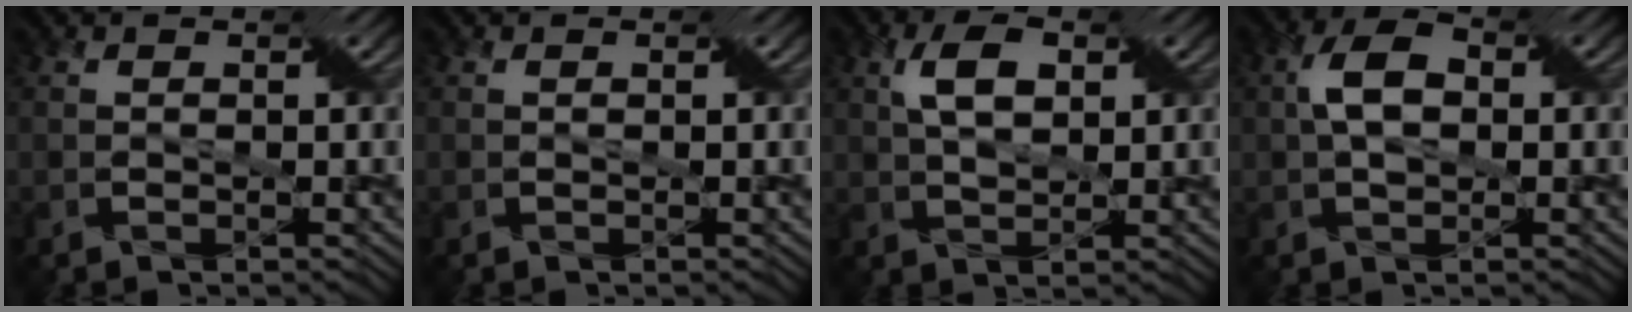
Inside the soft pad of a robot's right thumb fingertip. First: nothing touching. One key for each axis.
{"total": 0.0}
{"total": 4.8, "fx": 1.8, "fy": 2.2, "fz": 3.9, "tx": -0.075, "ty": 0.009, "tz": 0.032}
{"total": 5.4, "fx": 0.6, "fy": 3.1, "fz": 4.3, "tx": -0.087, "ty": 0.011, "tz": 0.003}